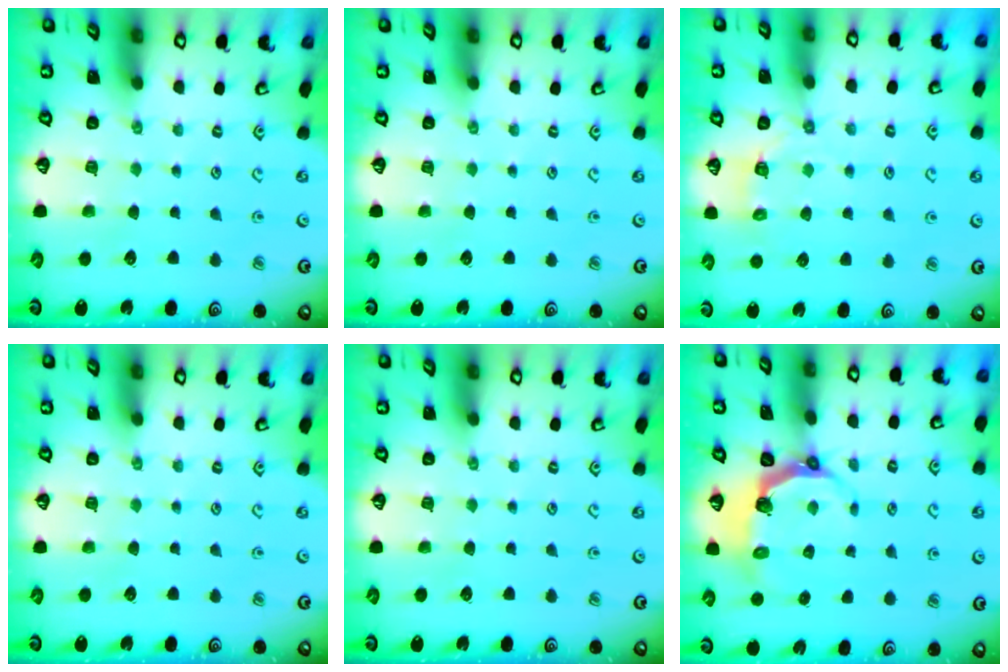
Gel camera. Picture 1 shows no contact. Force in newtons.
{"total": 0.0}
{"total": 6.0, "press": 5.8, "slide": 1.7}
{"total": 0.0}
{"total": 0.0}
{"total": 5.4, "press": 4.1, "slide": 3.5}